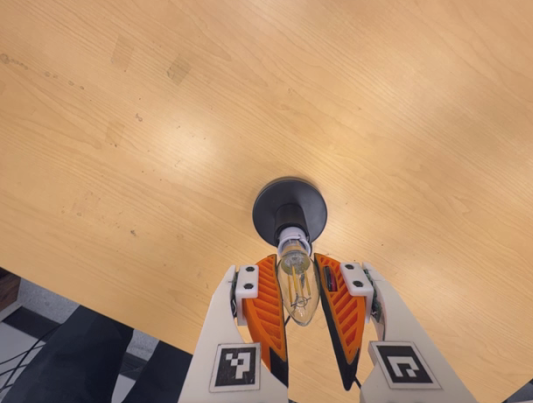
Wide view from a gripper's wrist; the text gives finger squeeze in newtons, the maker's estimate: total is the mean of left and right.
{"total": 13.1, "left": 12.7, "right": 13.5}